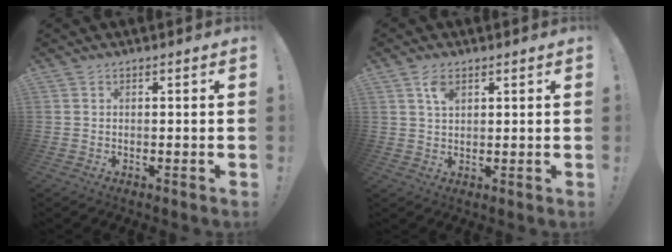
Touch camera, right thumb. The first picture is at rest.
{"total": 4.2, "force": [2.3, 2.1, 2.7], "torque": [-0.035, -0.011, 0.038]}